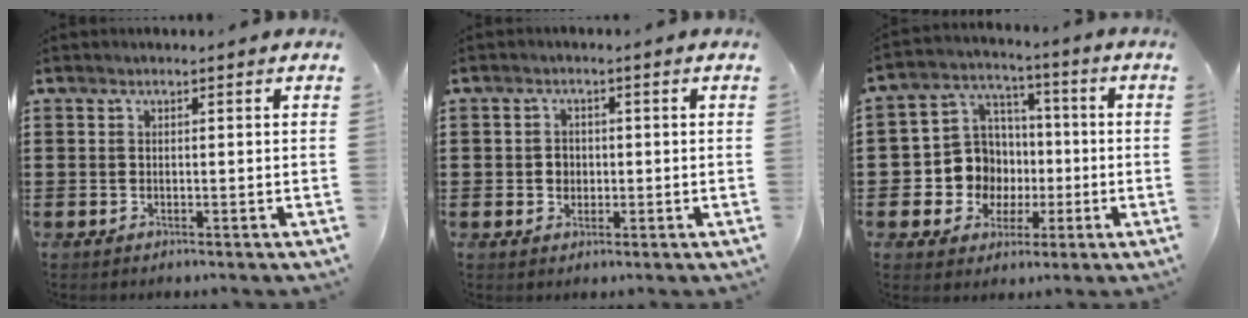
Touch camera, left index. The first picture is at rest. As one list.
[{"total": 2.1, "force": [-0.1, 1.9, 0.8], "torque": [-0.023, 0.007, -0.006]}, {"total": 9.8, "force": [-0.6, 9.4, 2.6], "torque": [-0.088, 0.006, -0.002]}]